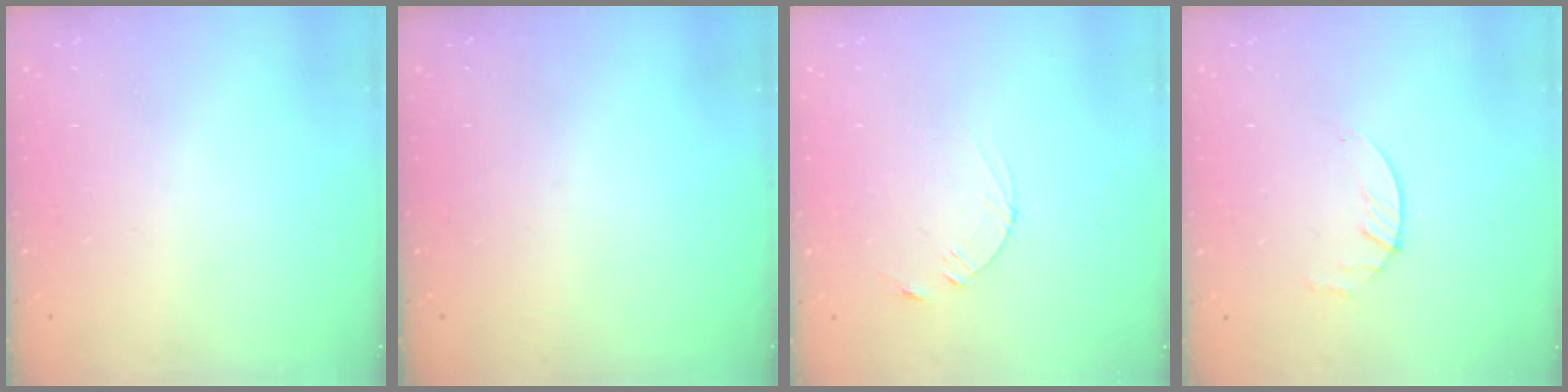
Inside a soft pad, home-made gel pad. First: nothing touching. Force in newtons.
{"total": 0.0}
{"total": 2.5, "press": 2.5, "slide": 0.3}
{"total": 2.9, "press": 2.9, "slide": 0.4}